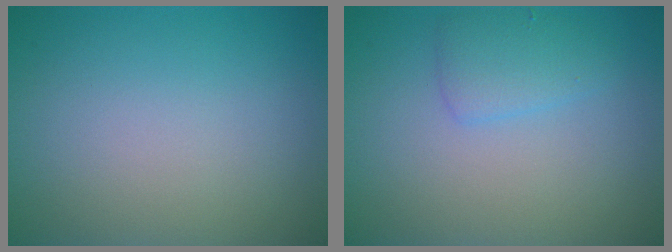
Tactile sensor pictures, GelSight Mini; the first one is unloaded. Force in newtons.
{"total": 2.1, "press": 2.1, "slide": 0.1}